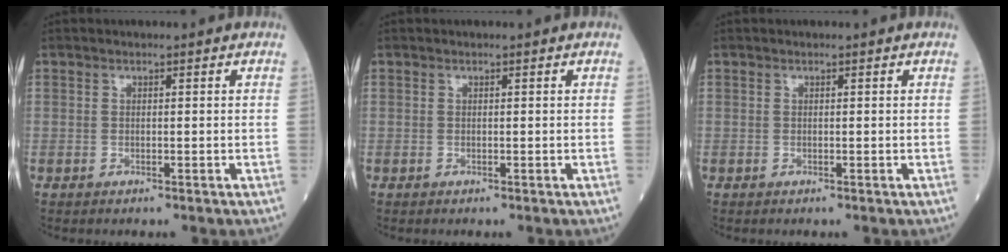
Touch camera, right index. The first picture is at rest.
{"total": 0.0}
{"total": 0.0}